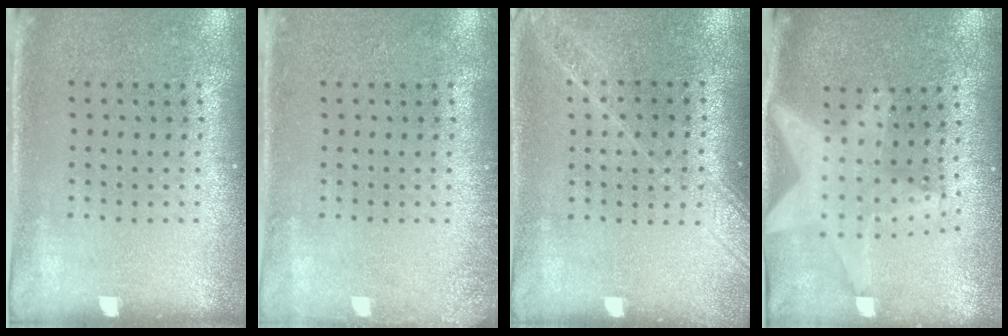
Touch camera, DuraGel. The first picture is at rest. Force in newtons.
{"total": 1.1, "press": 1.1, "slide": 0.1}
{"total": 1.7, "press": 1.4, "slide": 0.9}
{"total": 2.2, "press": 1.8, "slide": 1.2}